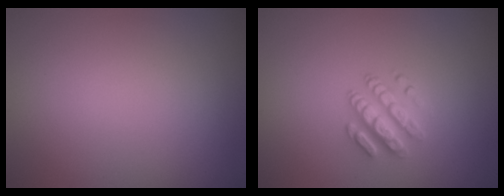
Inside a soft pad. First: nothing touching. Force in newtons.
{"total": 2.9, "press": 2.5, "slide": 1.4}